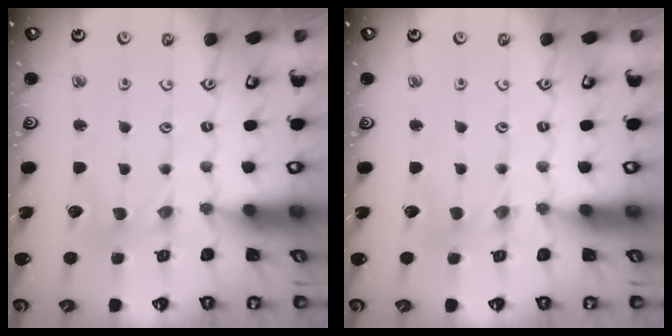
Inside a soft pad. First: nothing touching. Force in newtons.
{"total": 0.0}